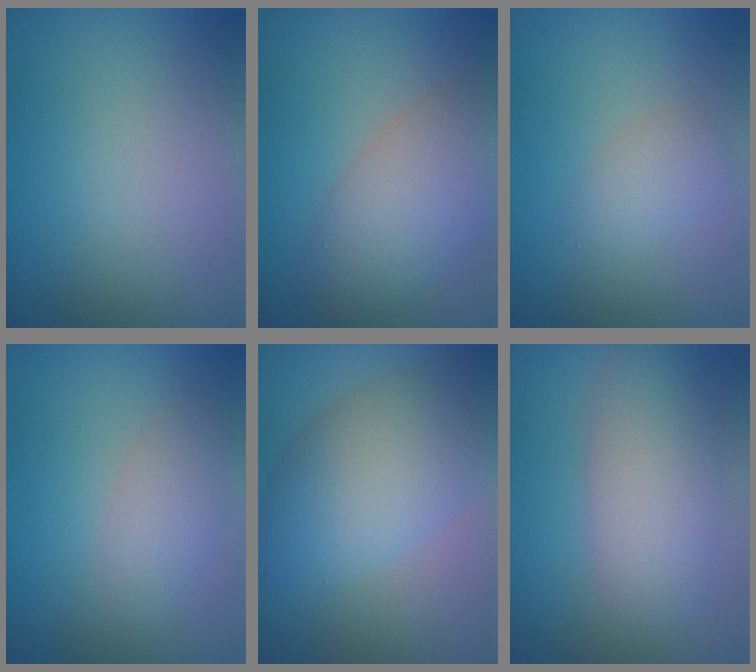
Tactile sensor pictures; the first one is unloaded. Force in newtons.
{"total": 6.2, "press": 6.2, "slide": 0.4}
{"total": 2.0, "press": 2.0, "slide": 0.0}
{"total": 2.5, "press": 2.5, "slide": 0.1}
{"total": 7.9, "press": 7.9, "slide": 0.1}
{"total": 5.9, "press": 5.9, "slide": 0.6}